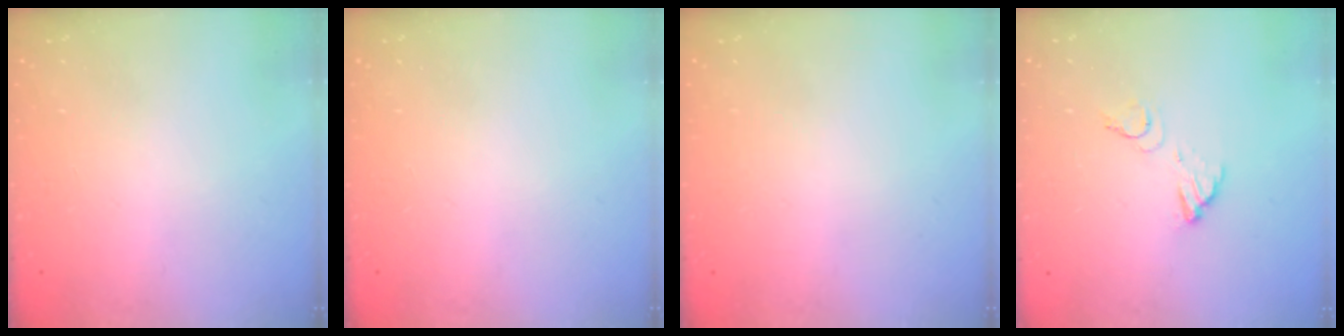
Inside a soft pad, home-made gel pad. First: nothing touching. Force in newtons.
{"total": 0.0}
{"total": 0.0}
{"total": 5.1, "press": 5.1, "slide": 0.3}